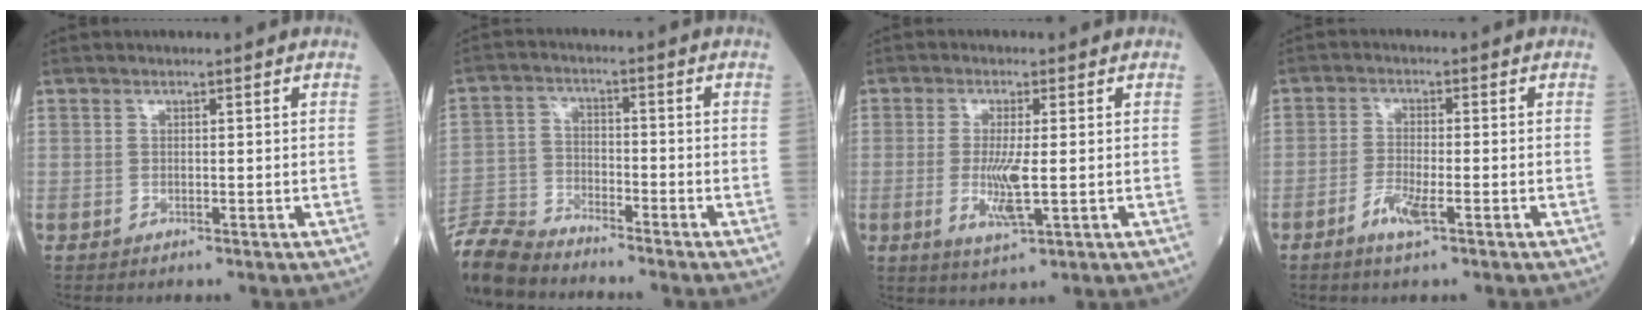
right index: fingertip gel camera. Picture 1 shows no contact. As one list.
[{"total": 9.5, "force": [-9.2, 1.5, 1.9], "torque": [-0.043, -0.010, -0.184]}, {"total": 5.7, "force": [-0.6, 0.6, 5.6], "torque": [-0.118, -0.015, -0.010]}, {"total": 4.0, "force": [-2.1, 0.5, 3.3], "torque": [-0.070, -0.004, -0.042]}]